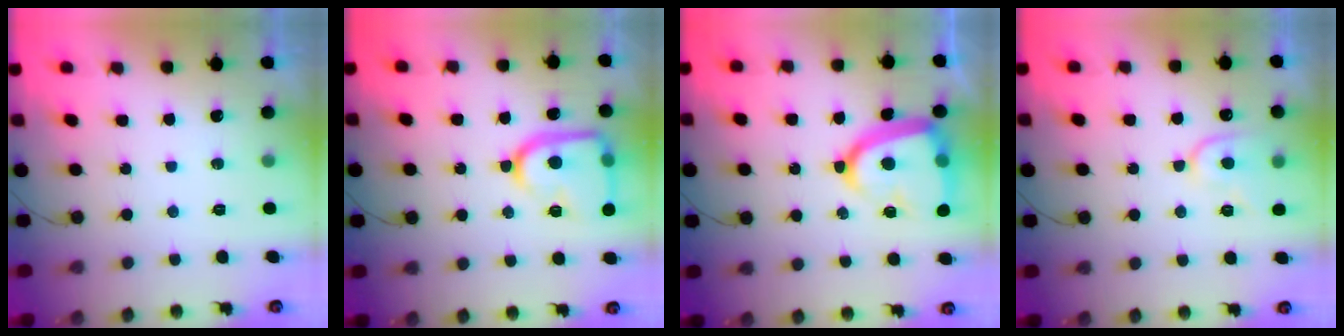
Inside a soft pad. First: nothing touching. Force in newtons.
{"total": 18.3, "press": 18.2, "slide": 1.6}
{"total": 18.0, "press": 17.9, "slide": 1.7}
{"total": 9.8, "press": 9.8, "slide": 0.7}